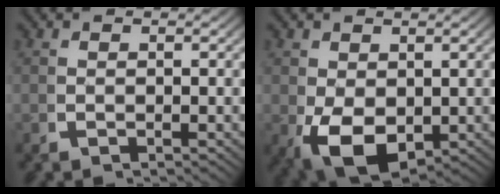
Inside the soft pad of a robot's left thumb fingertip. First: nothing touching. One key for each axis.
{"total": 6.4, "fx": -1.5, "fy": 4.3, "fz": 4.5, "tx": -0.106, "ty": -0.046, "tz": 0.006}